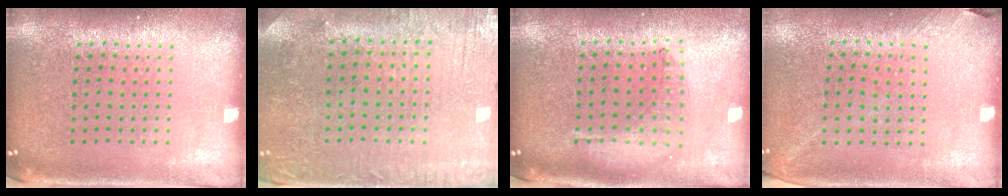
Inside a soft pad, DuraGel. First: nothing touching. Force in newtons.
{"total": 0.7, "press": 0.6, "slide": 0.4}
{"total": 1.0, "press": 0.9, "slide": 0.3}
{"total": 1.3, "press": 1.0, "slide": 0.8}